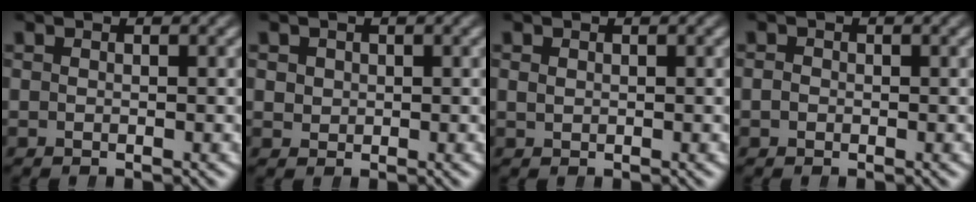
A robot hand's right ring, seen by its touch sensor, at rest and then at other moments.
{"total": 1.3, "force": [0.5, 1.1, 0.5], "torque": [-0.013, -0.007, 0.020]}
{"total": 0.6, "force": [0.4, 0.3, 0.3], "torque": [-0.008, -0.004, 0.014]}
{"total": 0.7, "force": [-0.3, 0.5, 0.3], "torque": [-0.010, -0.005, -0.003]}